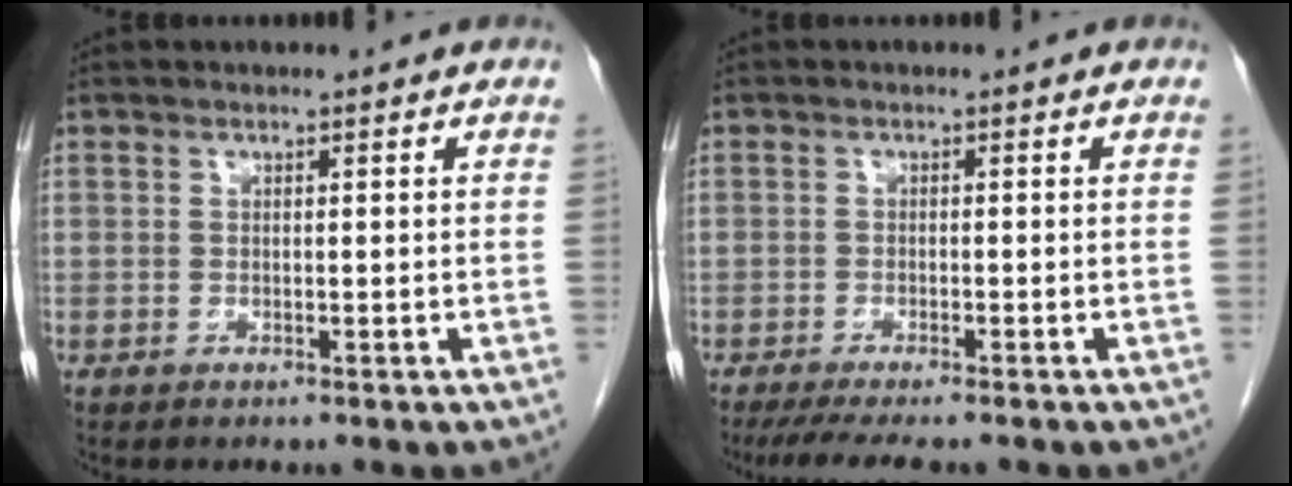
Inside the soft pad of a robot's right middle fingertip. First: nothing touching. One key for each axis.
{"total": 7.4, "fx": -6.2, "fy": 1.1, "fz": 4.0, "tx": -0.054, "ty": -0.013, "tz": -0.095}